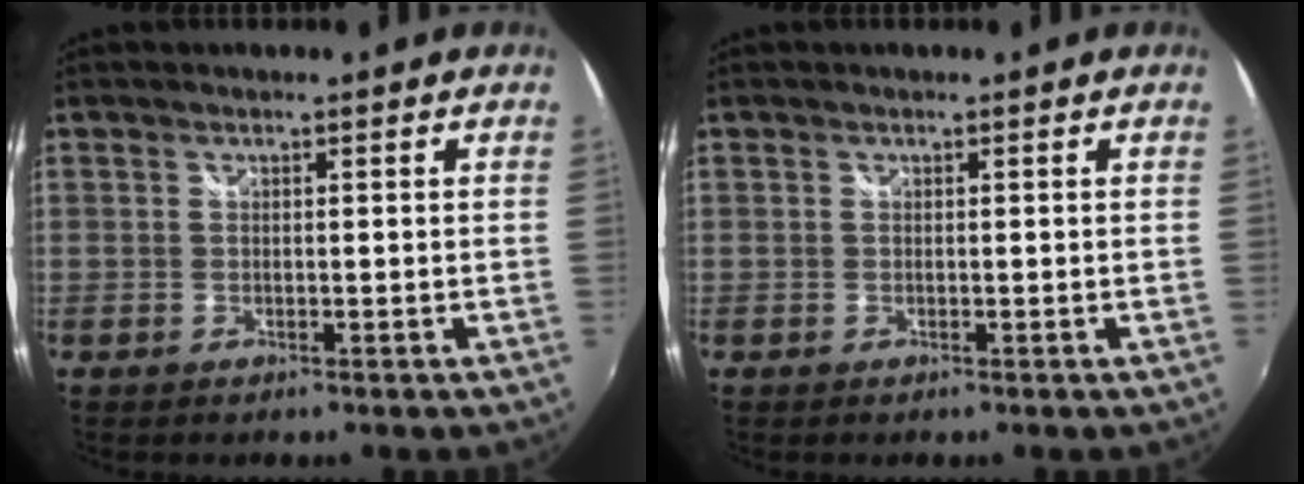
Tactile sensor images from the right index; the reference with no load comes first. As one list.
[{"total": 0.0}]